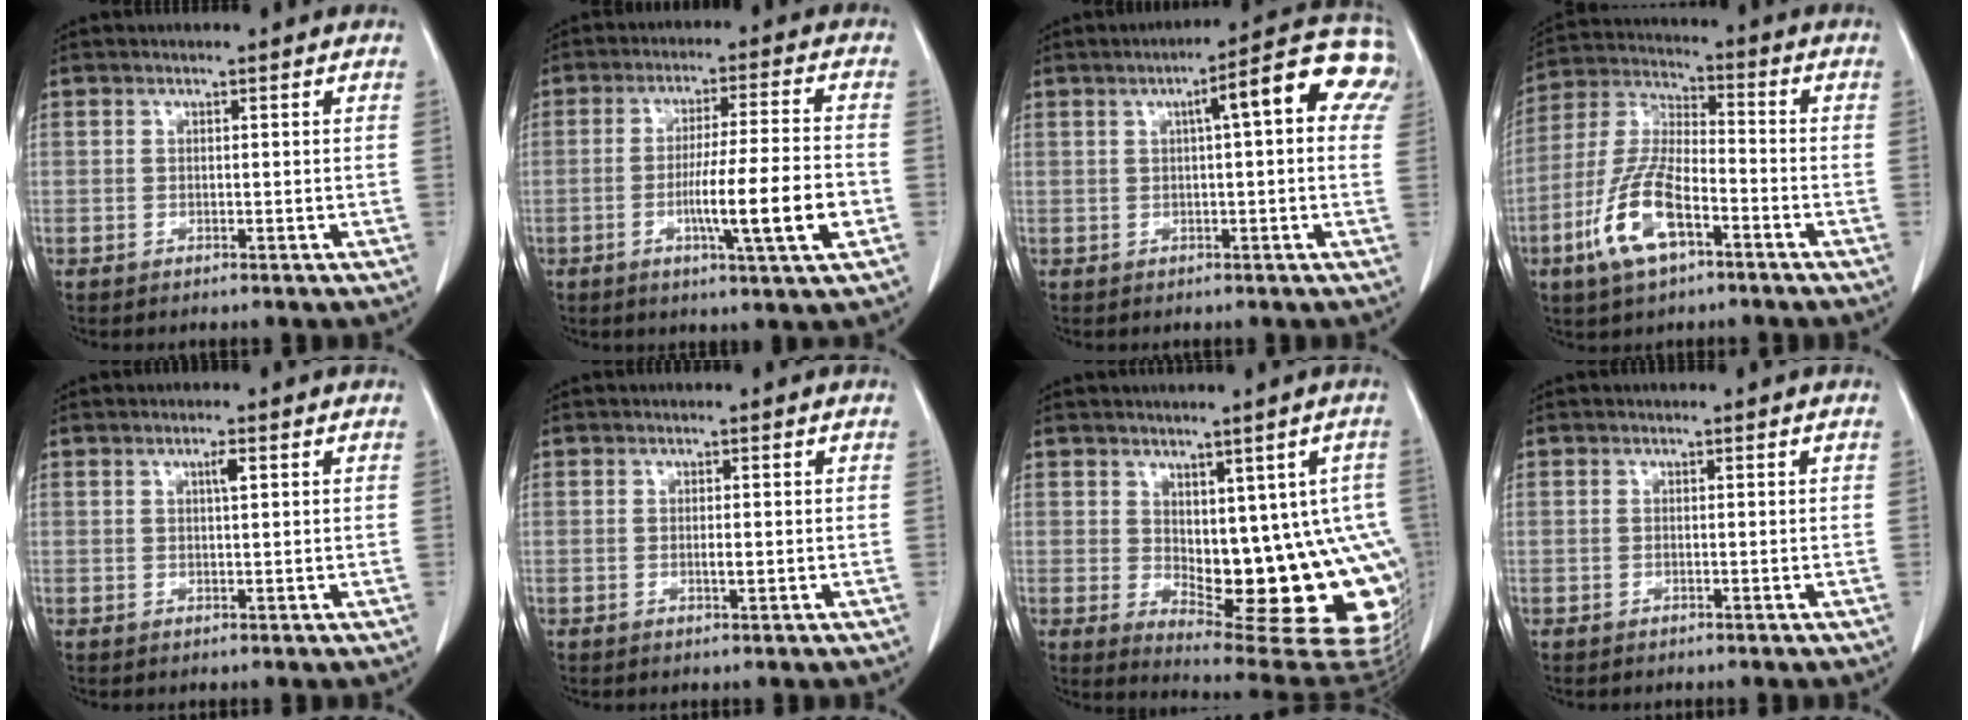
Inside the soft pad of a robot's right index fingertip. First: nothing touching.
{"total": 11.4, "force": [-3.1, -0.3, 10.9], "torque": [-0.177, -0.006, -0.051]}
{"total": 11.5, "force": [3.7, 2.1, 10.7], "torque": [-0.133, 0.038, 0.035]}
{"total": 12.2, "force": [-5.6, 4.0, 10.0], "torque": [-0.222, -0.001, -0.107]}
{"total": 1.4, "force": [0.5, 0.1, 1.3], "torque": [-0.025, 0.001, 0.009]}
{"total": 1.0, "force": [0.0, 0.2, 1.0], "torque": [-0.014, 0.000, 0.002]}
{"total": 17.4, "force": [-1.3, 7.1, 15.8], "torque": [-0.134, 0.005, 0.008]}
{"total": 0.0}